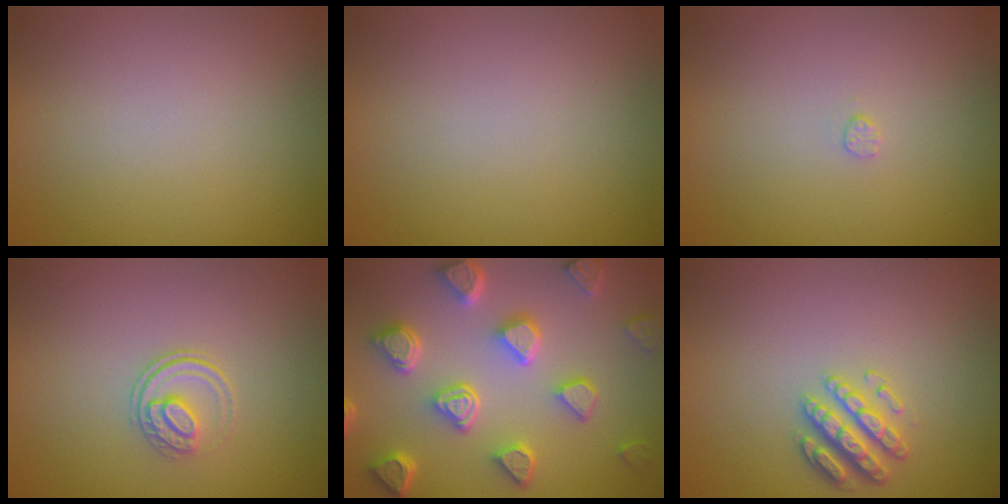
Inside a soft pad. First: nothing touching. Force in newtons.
{"total": 0.0}
{"total": 0.5, "press": 0.5, "slide": 0.2}
{"total": 2.0, "press": 1.4, "slide": 1.3}
{"total": 7.0, "press": 5.5, "slide": 4.4}
{"total": 2.9, "press": 2.8, "slide": 1.1}